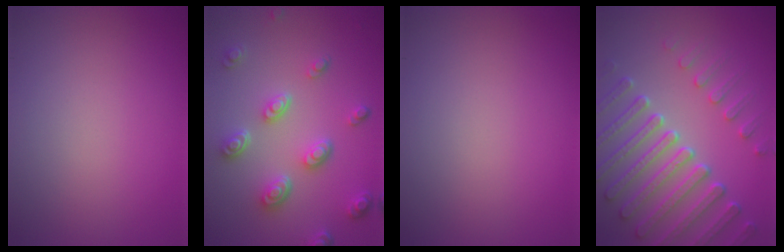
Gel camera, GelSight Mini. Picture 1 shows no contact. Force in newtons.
{"total": 4.6, "press": 3.5, "slide": 3.0}
{"total": 0.0}
{"total": 7.4, "press": 5.7, "slide": 4.7}